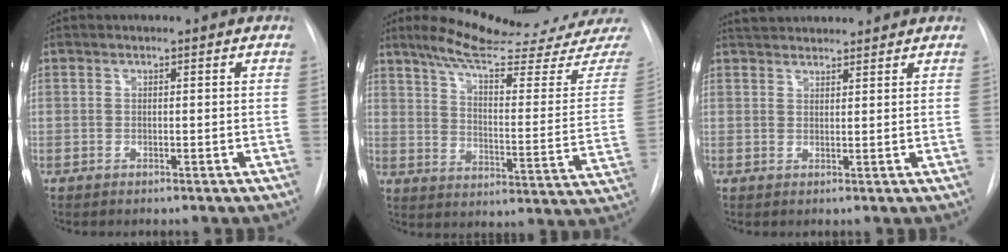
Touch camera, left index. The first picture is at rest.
{"total": 22.7, "force": [20.3, 0.1, 10.3], "torque": [-0.149, -0.070, 0.271]}
{"total": 6.4, "force": [6.0, 1.4, 1.7], "torque": [-0.024, 0.038, 0.090]}